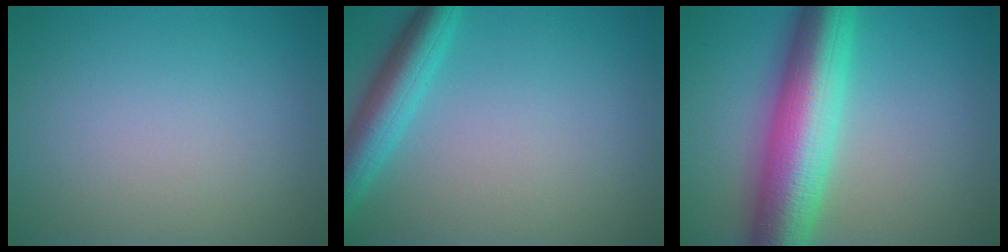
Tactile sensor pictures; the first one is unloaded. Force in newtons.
{"total": 4.4, "press": 4.4, "slide": 0.3}
{"total": 10.5, "press": 10.5, "slide": 0.0}